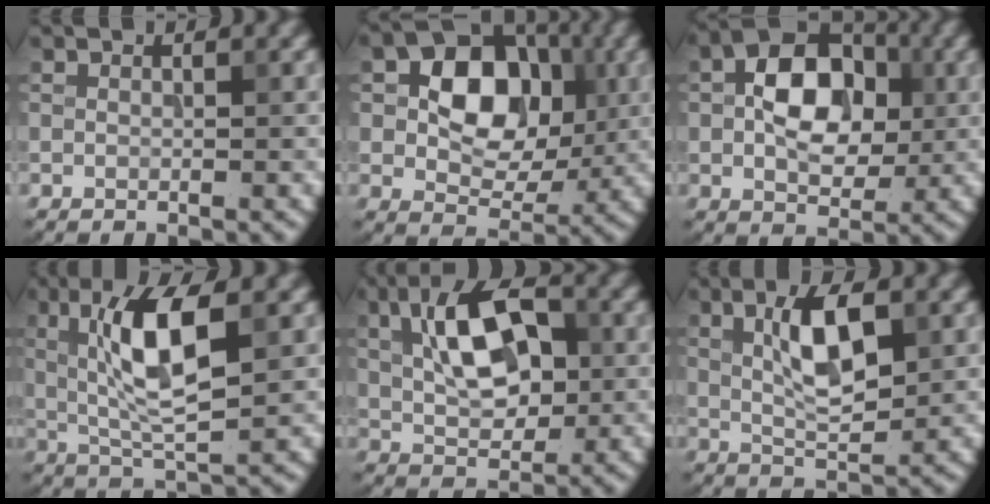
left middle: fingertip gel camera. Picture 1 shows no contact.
{"total": 8.7, "force": [1.0, 6.1, 6.1], "torque": [-0.091, 0.006, 0.008]}
{"total": 8.1, "force": [0.6, 5.2, 6.1], "torque": [-0.095, 0.006, 0.004]}
{"total": 7.4, "force": [1.6, 1.9, 6.9], "torque": [-0.129, 0.002, 0.029]}
{"total": 7.8, "force": [1.5, 4.0, 6.5], "torque": [-0.110, 0.015, 0.020]}
{"total": 5.5, "force": [1.3, 1.9, 5.0], "torque": [-0.094, 0.004, 0.025]}